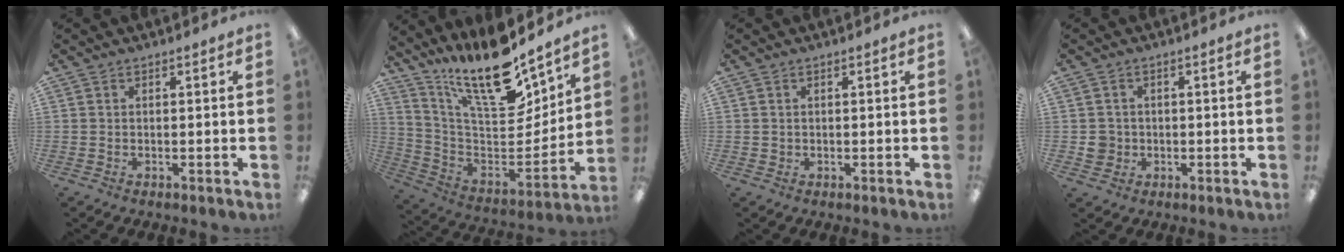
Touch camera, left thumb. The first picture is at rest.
{"total": 20.5, "force": [16.5, 6.0, 10.6], "torque": [-0.180, -0.130, 0.285]}
{"total": 0.8, "force": [0.3, 0.8, 0.1], "torque": [-0.003, 0.004, 0.004]}
{"total": 4.1, "force": [-0.3, 4.0, 1.0], "torque": [-0.014, 0.008, -0.005]}